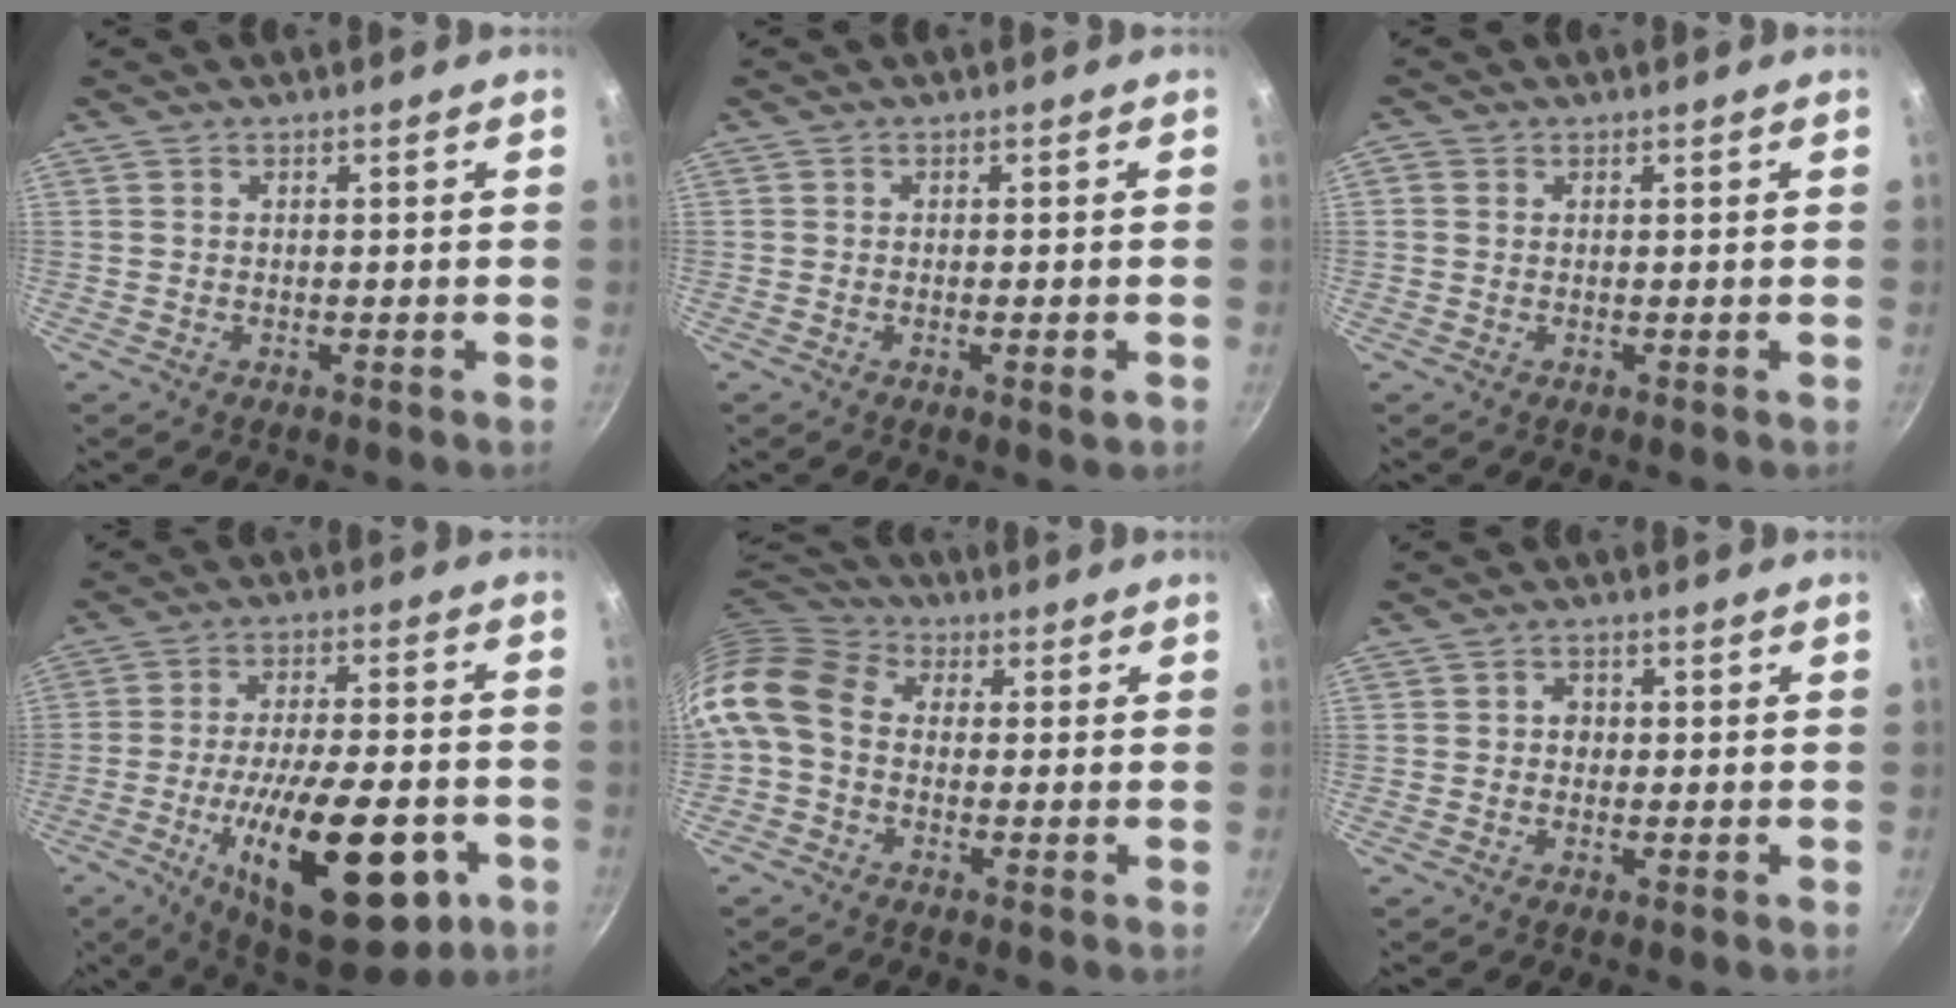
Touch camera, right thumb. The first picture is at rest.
{"total": 2.2, "force": [-0.8, 0.4, 2.1], "torque": [-0.041, -0.002, -0.016]}
{"total": 1.1, "force": [0.2, 1.0, 0.5], "torque": [-0.011, 0.002, 0.000]}
{"total": 24.9, "force": [-8.7, 9.8, 21.1], "torque": [-0.299, 0.015, -0.124]}
{"total": 12.4, "force": [-0.6, 9.3, 8.1], "torque": [-0.162, 0.035, -0.031]}
{"total": 2.2, "force": [-0.1, 1.8, 1.1], "torque": [-0.012, 0.000, -0.008]}